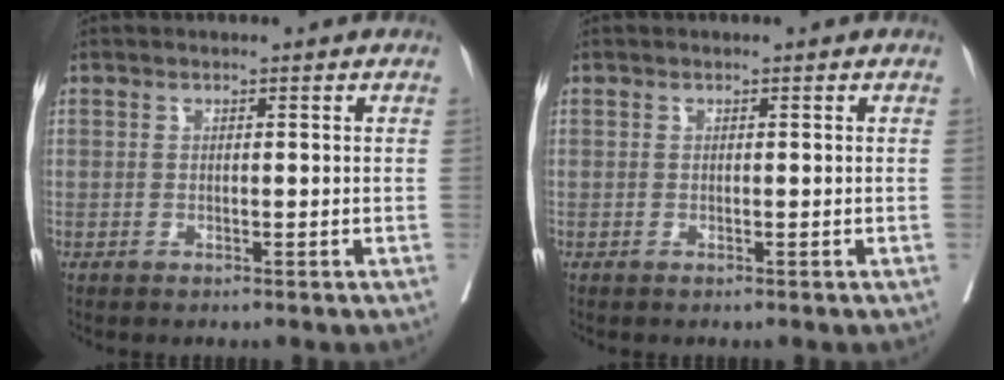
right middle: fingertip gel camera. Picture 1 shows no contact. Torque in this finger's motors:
{"motor_torque": [0.00, 0.17, -0.01, 0.00]}